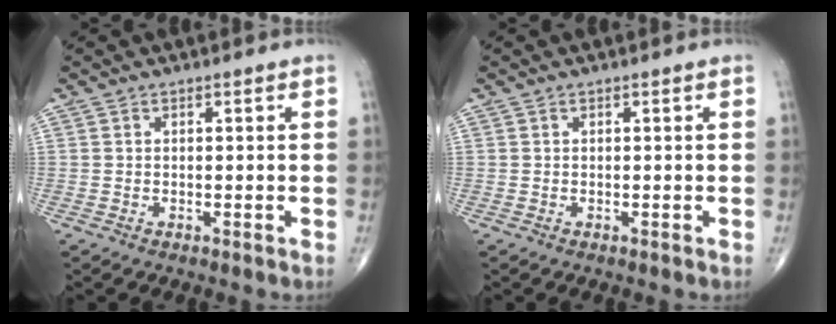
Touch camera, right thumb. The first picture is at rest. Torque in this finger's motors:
{"motor_torque": [0.00, 0.00, 0.00, 0.00, 0.00]}